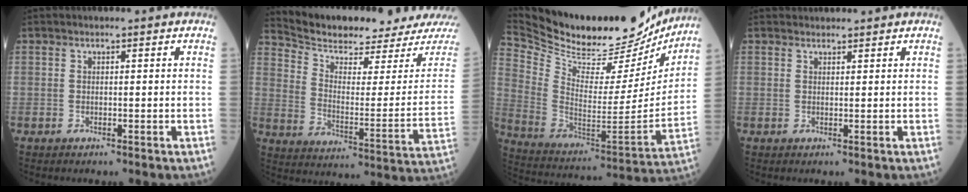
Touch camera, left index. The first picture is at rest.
{"total": 19.0, "force": [18.3, 1.4, 4.8], "torque": [-0.092, -0.079, 0.258]}
{"total": 30.8, "force": [27.0, 7.9, 12.4], "torque": [-0.234, -0.048, 0.394]}
{"total": 1.6, "force": [1.6, 0.3, -0.1], "torque": [0.000, 0.012, 0.027]}